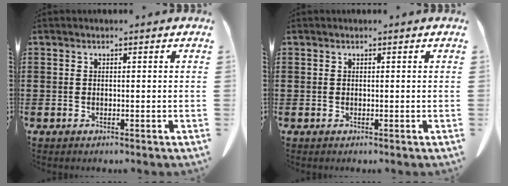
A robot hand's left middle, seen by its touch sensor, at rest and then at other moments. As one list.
[{"total": 0.0}]